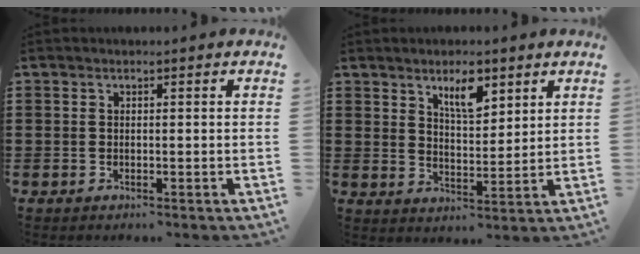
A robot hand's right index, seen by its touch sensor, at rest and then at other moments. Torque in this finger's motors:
{"motor_torque": [0.10, -0.08, 0.17, 0.13]}